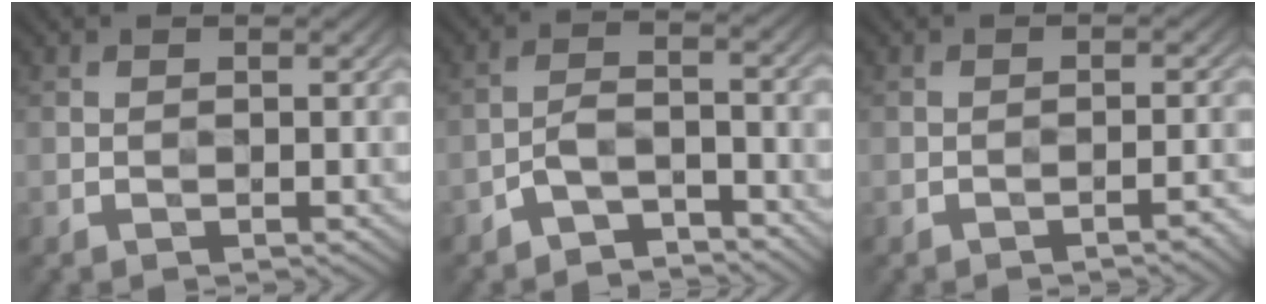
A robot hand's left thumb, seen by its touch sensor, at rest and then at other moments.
{"total": 4.8, "force": [-3.8, 1.5, 2.4], "torque": [-0.045, 0.007, -0.078]}
{"total": 1.9, "force": [-1.5, 0.2, 1.1], "torque": [-0.012, 0.010, -0.022]}